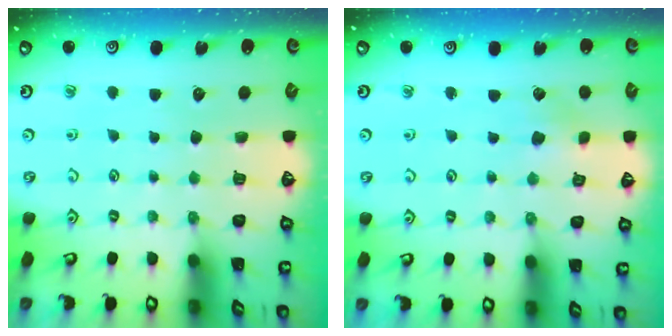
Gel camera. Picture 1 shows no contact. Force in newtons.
{"total": 2.7, "press": 2.7, "slide": 0.4}